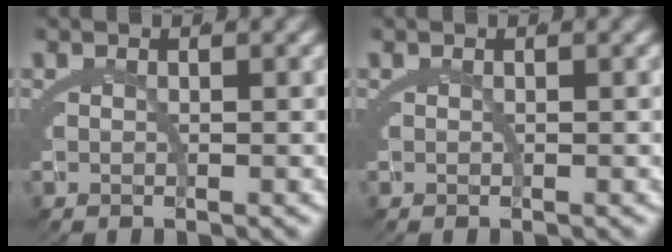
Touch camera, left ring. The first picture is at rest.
{"total": 0.0}